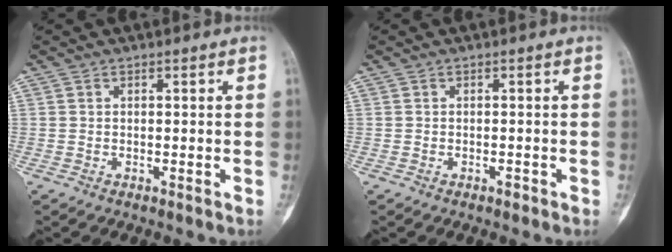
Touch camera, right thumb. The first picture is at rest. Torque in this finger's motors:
{"motor_torque": [0.26, 0.05, 0.18, -0.34, 0.00]}